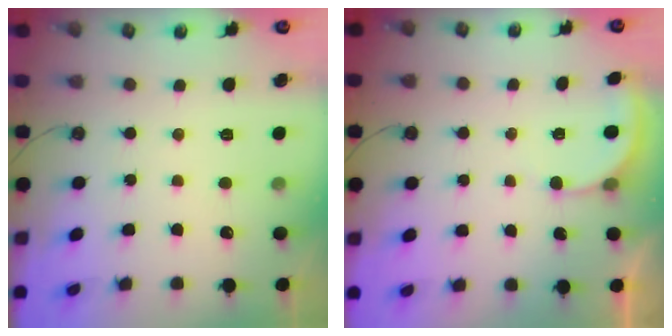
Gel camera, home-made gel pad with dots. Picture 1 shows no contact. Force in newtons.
{"total": 2.7, "press": 2.7, "slide": 0.5}